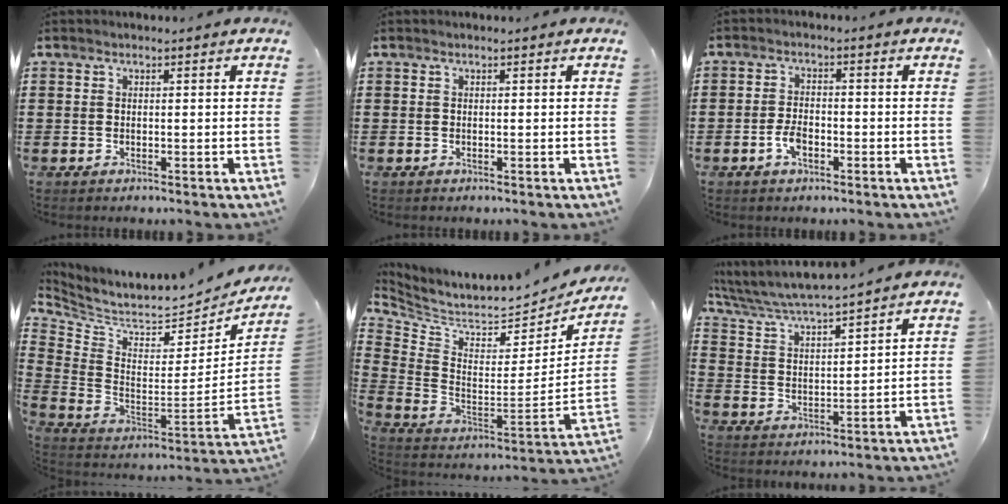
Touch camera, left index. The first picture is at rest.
{"total": 0.0}
{"total": 3.4, "force": [-1.5, 1.6, 2.6], "torque": [-0.068, -0.003, -0.034]}
{"total": 4.9, "force": [4.4, 1.1, 1.9], "torque": [-0.065, -0.055, 0.068]}
{"total": 4.7, "force": [4.0, 1.5, 1.9], "torque": [-0.063, -0.051, 0.064]}
{"total": 5.3, "force": [5.1, -0.1, 1.5], "torque": [-0.054, -0.037, 0.083]}